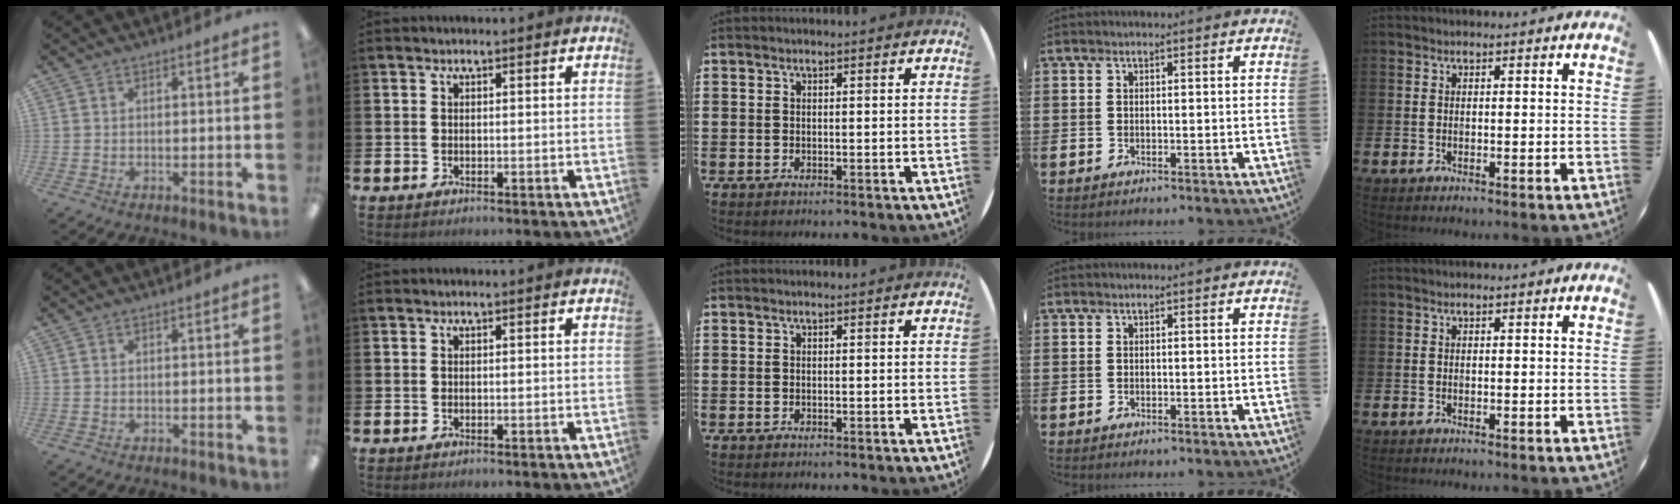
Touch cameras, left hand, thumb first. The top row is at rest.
{}